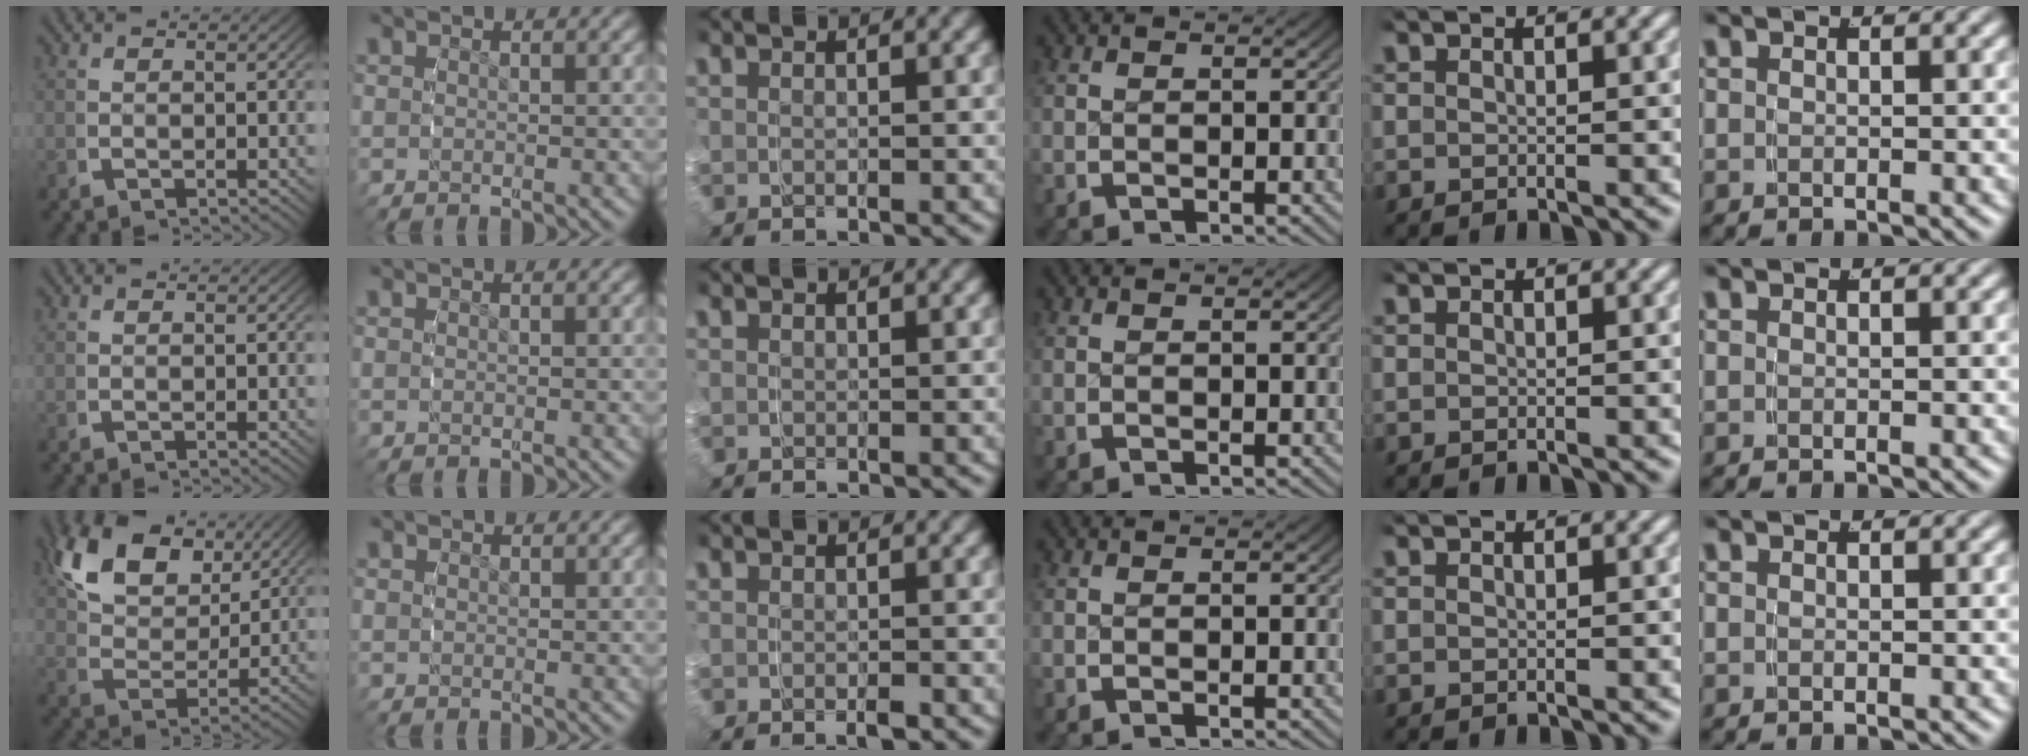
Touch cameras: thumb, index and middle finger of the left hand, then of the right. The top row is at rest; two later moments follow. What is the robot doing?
{"motion": "grasp_and_lifting", "object": "ribbon"}